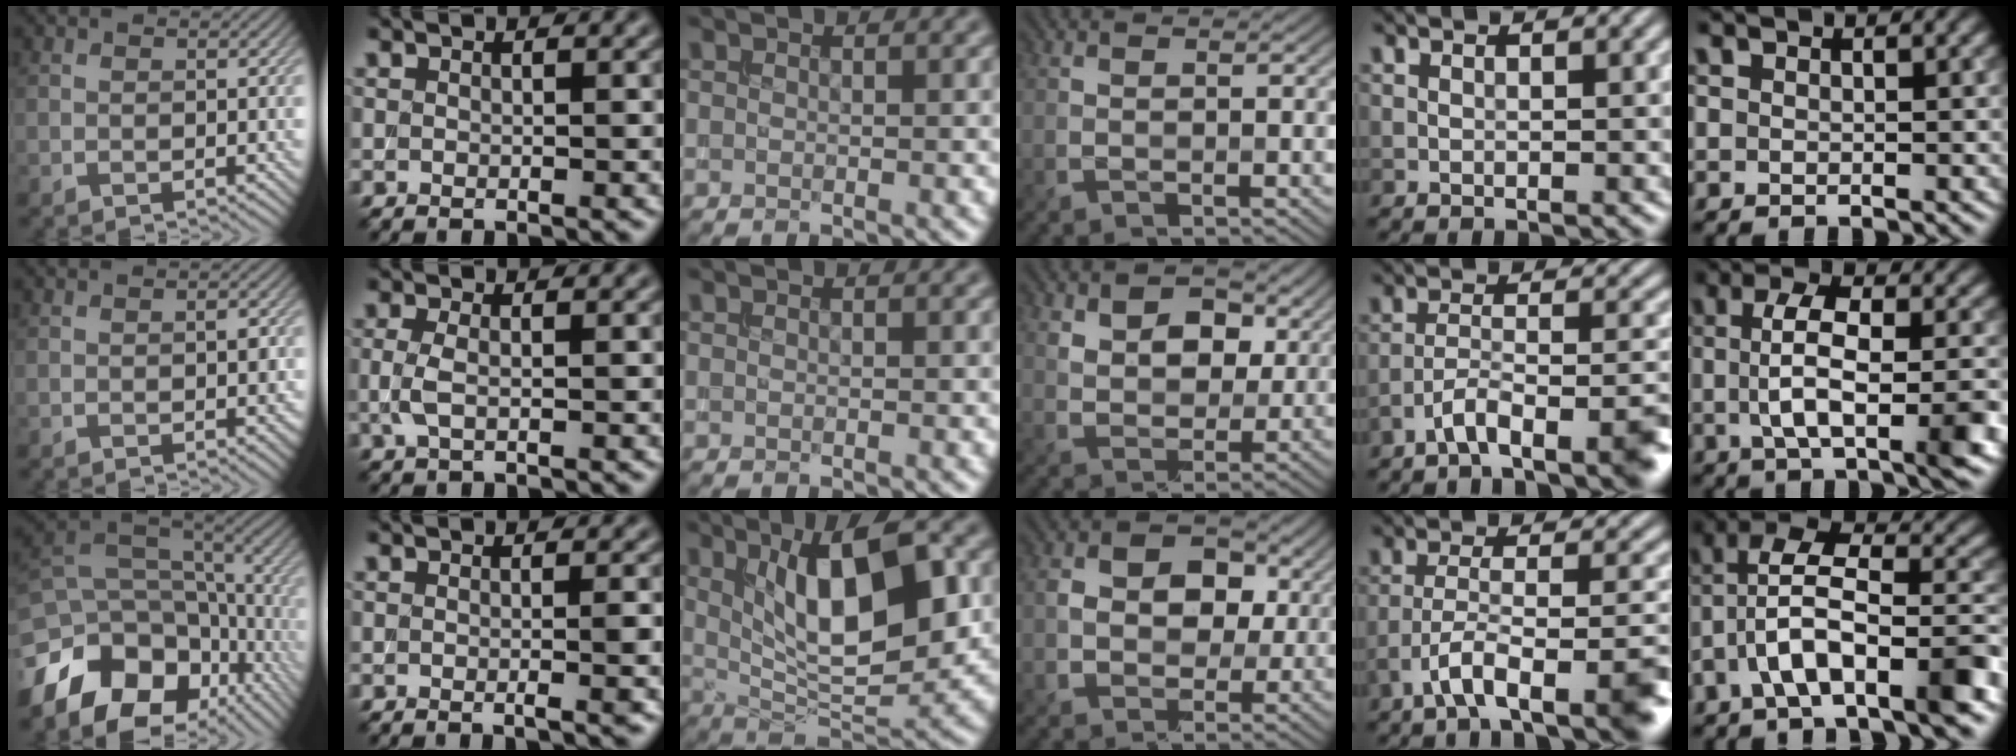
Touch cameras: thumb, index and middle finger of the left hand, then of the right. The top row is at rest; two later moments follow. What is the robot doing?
{"motion": "insert", "object": "backpack"}